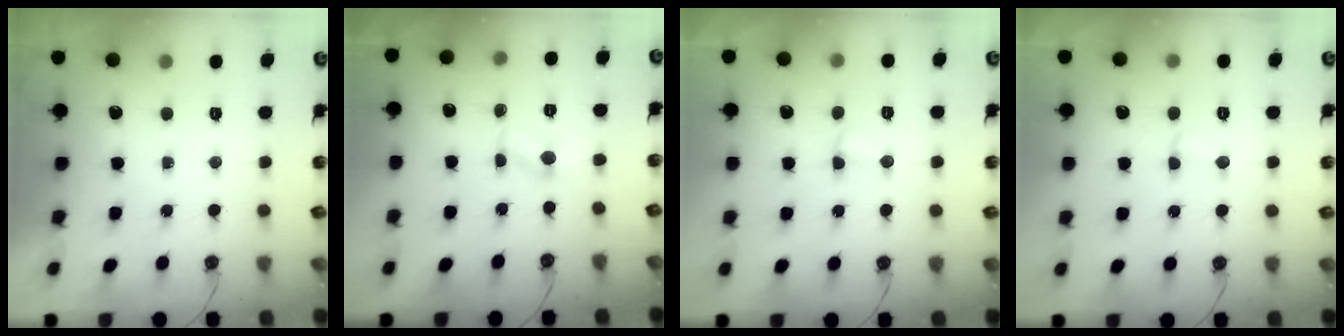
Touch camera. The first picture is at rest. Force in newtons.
{"total": 2.1, "press": 2.1, "slide": 0.2}
{"total": 2.7, "press": 2.7, "slide": 0.4}
{"total": 3.3, "press": 3.3, "slide": 0.3}